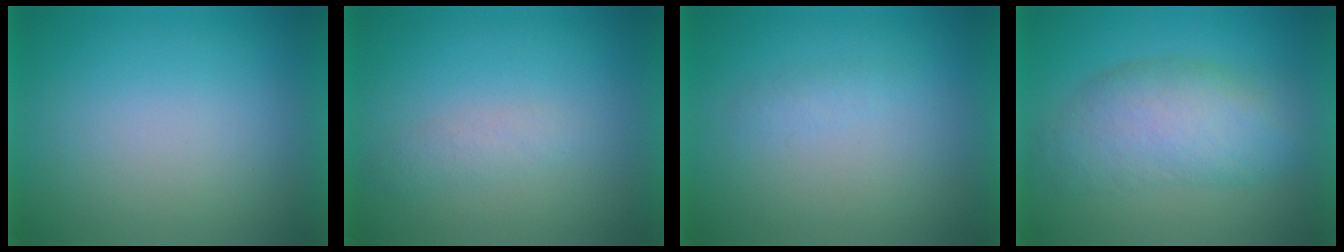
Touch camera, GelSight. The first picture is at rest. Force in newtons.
{"total": 1.9}
{"total": 1.2}
{"total": 7.1}